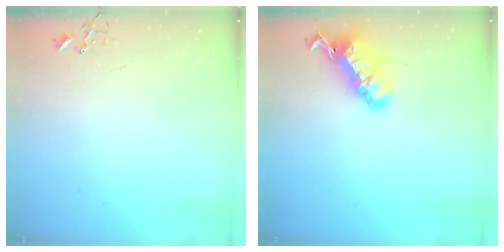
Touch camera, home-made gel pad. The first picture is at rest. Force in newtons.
{"total": 20.4, "press": 20.4, "slide": 0.4}